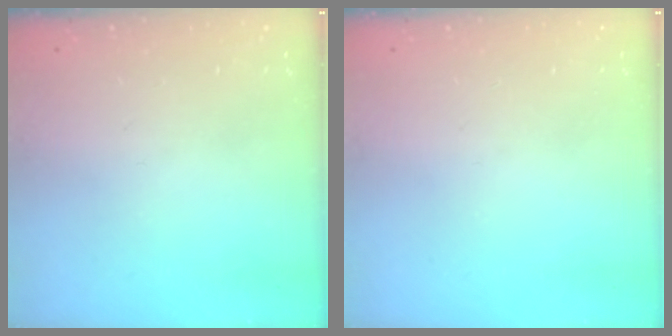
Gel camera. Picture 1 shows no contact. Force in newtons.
{"total": 0.0}